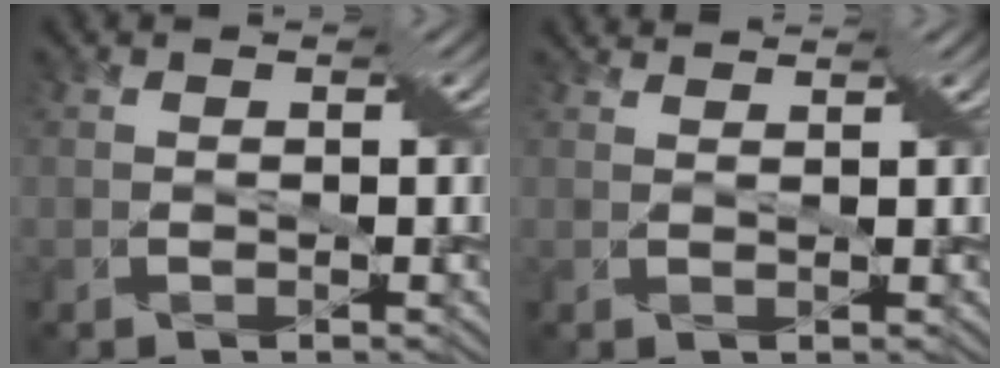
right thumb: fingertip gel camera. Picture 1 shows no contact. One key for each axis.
{"total": 2.3, "fx": 2.2, "fy": -0.3, "fz": 0.6, "tx": -0.026, "ty": 0.007, "tz": 0.029}